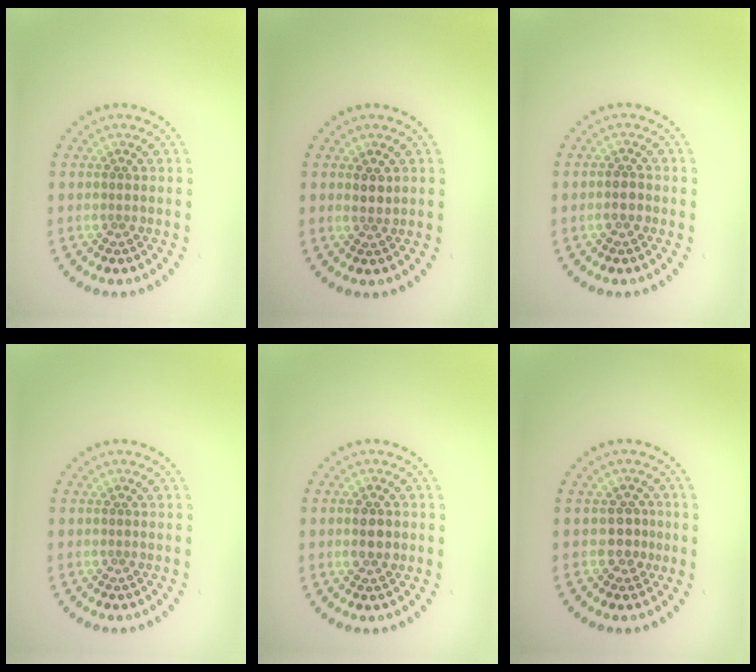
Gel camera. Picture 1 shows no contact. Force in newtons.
{"total": 1.2, "press": 1.0, "slide": 0.7}
{"total": 1.1, "press": 1.1, "slide": 0.4}
{"total": 0.0}
{"total": 2.3, "press": 2.3, "slide": 0.1}
{"total": 1.7, "press": 1.3, "slide": 1.0}